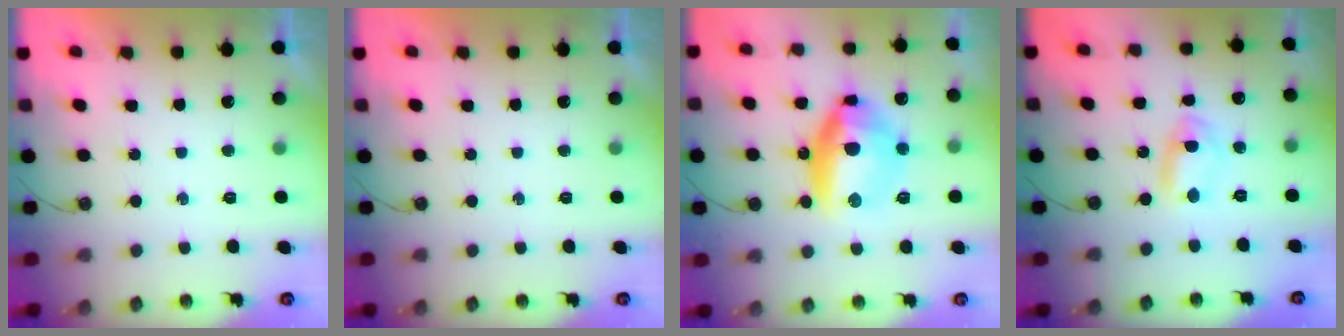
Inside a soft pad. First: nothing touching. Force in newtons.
{"total": 0.0}
{"total": 15.4, "press": 15.2, "slide": 2.2}
{"total": 3.2, "press": 3.0, "slide": 1.0}